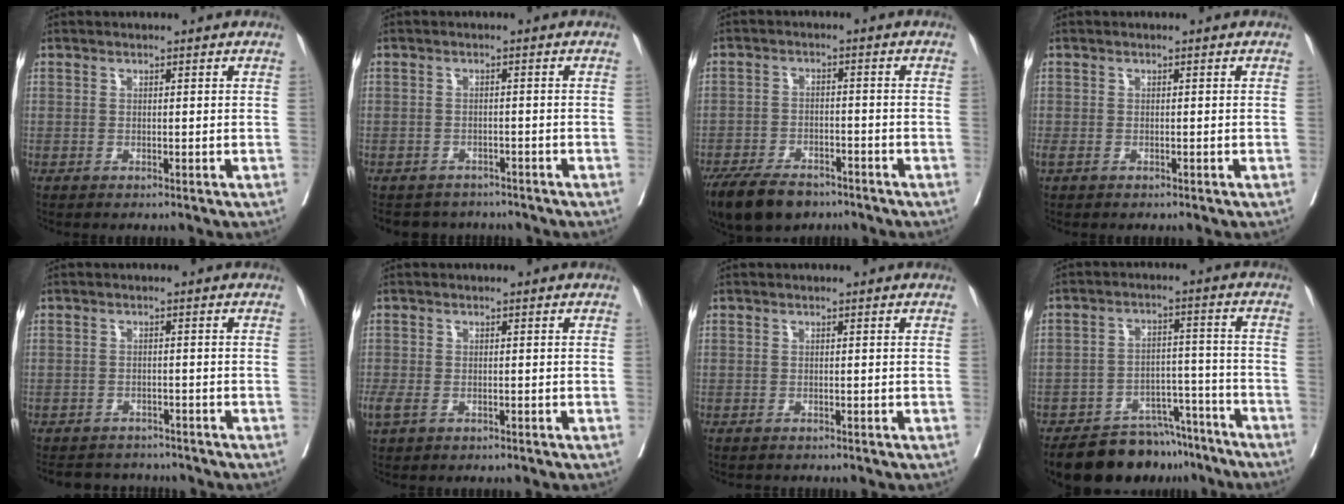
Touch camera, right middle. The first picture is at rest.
{"total": 5.4, "force": [-5.0, 2.2, 0.0], "torque": [0.004, 0.003, -0.064]}
{"total": 10.5, "force": [-7.9, 4.8, 4.9], "torque": [-0.088, -0.011, -0.129]}
{"total": 0.6, "force": [-0.2, 0.4, 0.4], "torque": [-0.017, -0.003, -0.002]}
{"total": 8.2, "force": [-7.6, 2.7, 1.5], "torque": [-0.025, 0.004, -0.098]}
{"total": 2.5, "force": [-1.0, 1.5, 1.7], "torque": [-0.048, -0.007, -0.013]}
{"total": 0.7, "force": [-0.7, 0.2, 0.0], "torque": [-0.009, -0.001, -0.014]}
{"total": 13.4, "force": [-11.4, 5.2, 4.6], "torque": [-0.054, 0.020, -0.172]}